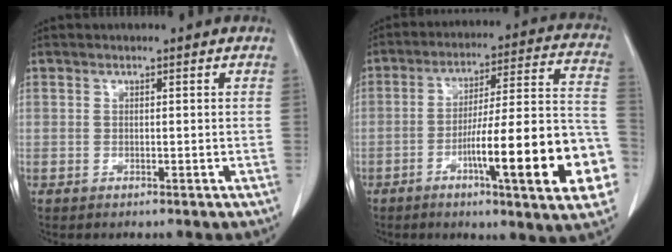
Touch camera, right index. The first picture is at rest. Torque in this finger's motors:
{"motor_torque": [1.83, -0.31, 0.67, 0.13]}